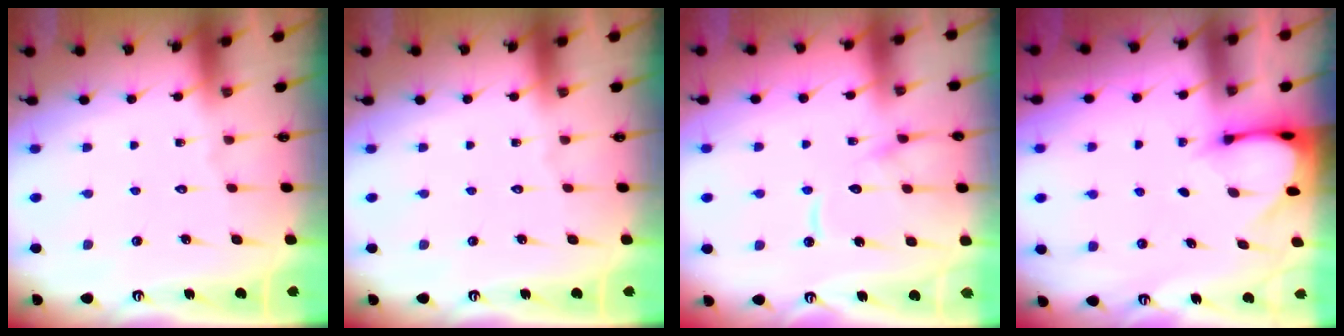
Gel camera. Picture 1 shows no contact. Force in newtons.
{"total": 0.0}
{"total": 12.0, "press": 11.9, "slide": 1.2}
{"total": 2.8, "press": 2.8, "slide": 0.2}